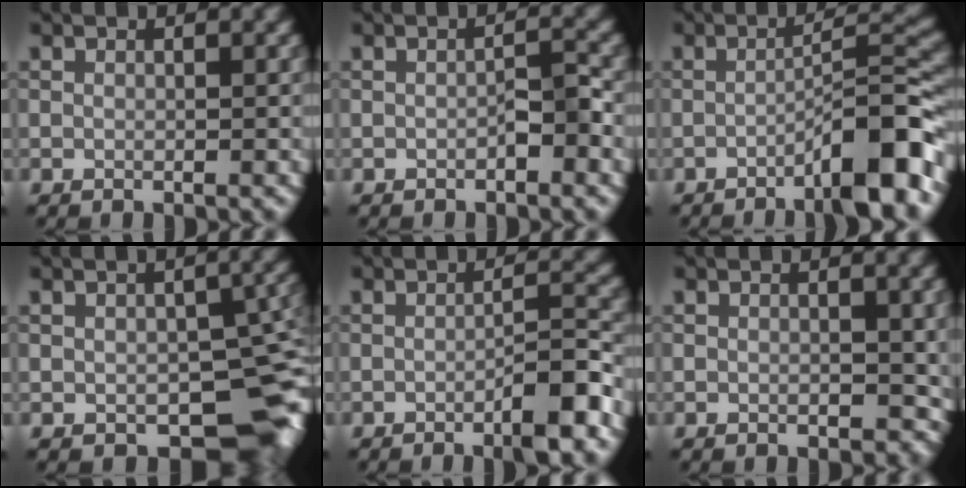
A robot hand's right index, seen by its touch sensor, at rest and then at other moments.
{"total": 1.6, "force": [-0.8, 0.4, 1.3], "torque": [-0.021, 0.005, -0.013]}
{"total": 7.5, "force": [-4.0, 1.1, 6.3], "torque": [-0.082, 0.023, -0.069]}
{"total": 9.1, "force": [-2.4, 5.4, 6.9], "torque": [-0.071, -0.020, -0.021]}
{"total": 4.2, "force": [-2.1, 0.6, 3.6], "torque": [-0.050, 0.013, -0.037]}
{"total": 1.9, "force": [-0.1, 1.2, 1.5], "torque": [-0.018, -0.005, 0.000]}